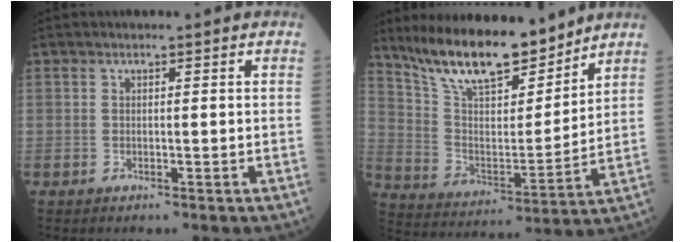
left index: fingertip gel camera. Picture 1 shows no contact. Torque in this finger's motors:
{"motor_torque": [0.34, -0.28, 0.38, 0.07]}